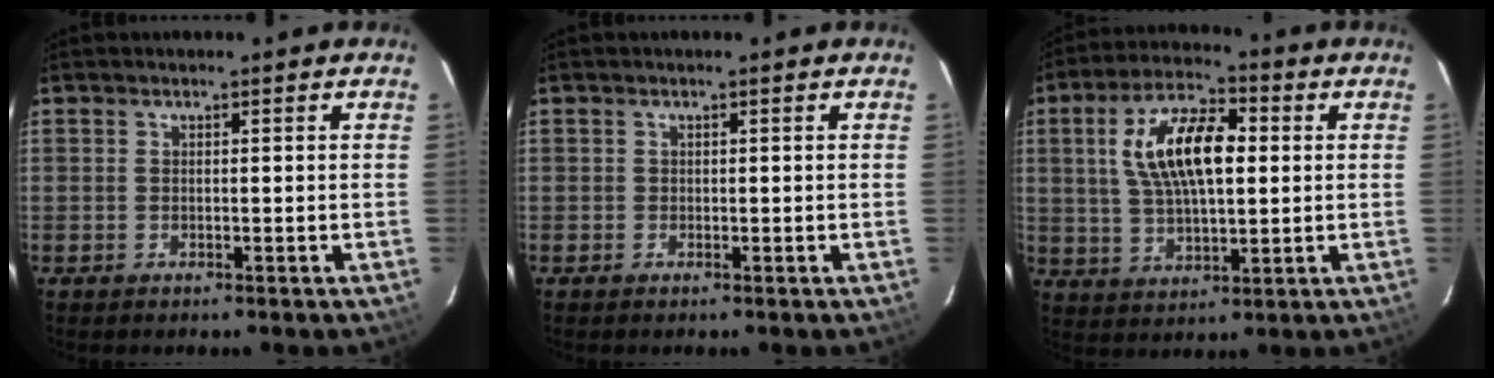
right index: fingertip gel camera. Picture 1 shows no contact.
{"total": 0.0}
{"total": 13.9, "force": [2.6, 6.0, 12.2], "torque": [-0.229, 0.019, 0.047]}